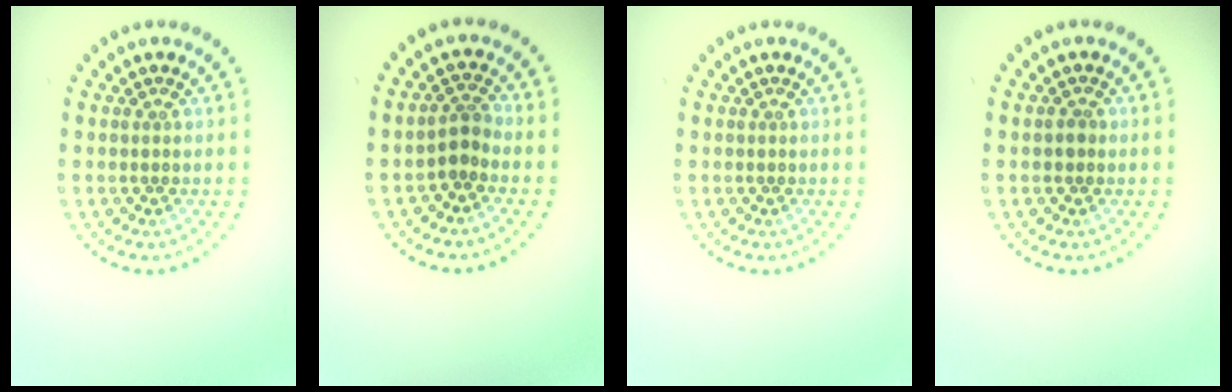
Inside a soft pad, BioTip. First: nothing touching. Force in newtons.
{"total": 1.6, "press": 1.2, "slide": 1.1}
{"total": 0.0}
{"total": 0.9, "press": 0.9, "slide": 0.4}